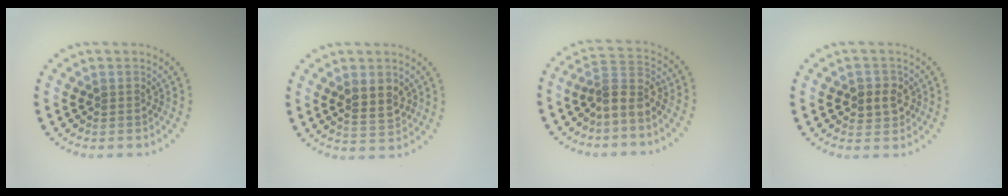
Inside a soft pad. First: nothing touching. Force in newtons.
{"total": 3.0, "press": 2.9, "slide": 0.6}
{"total": 3.0, "press": 2.3, "slide": 1.8}
{"total": 2.5, "press": 2.4, "slide": 0.7}